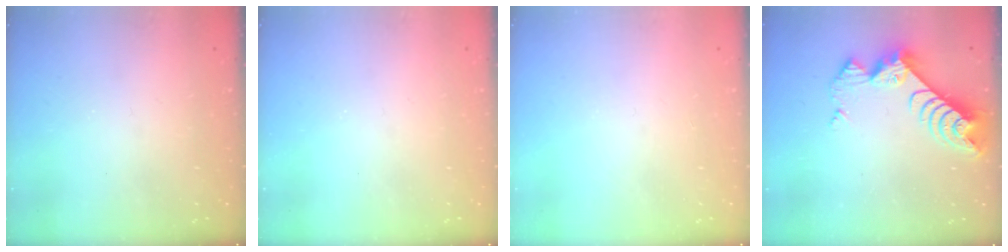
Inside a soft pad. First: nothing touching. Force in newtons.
{"total": 0.0}
{"total": 0.0}
{"total": 9.7, "press": 9.7, "slide": 0.8}